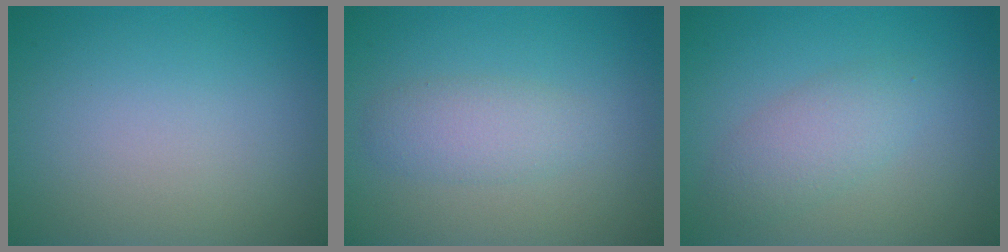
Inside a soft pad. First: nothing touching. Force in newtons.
{"total": 2.4, "press": 2.4, "slide": 0.1}
{"total": 2.8, "press": 2.8, "slide": 0.1}